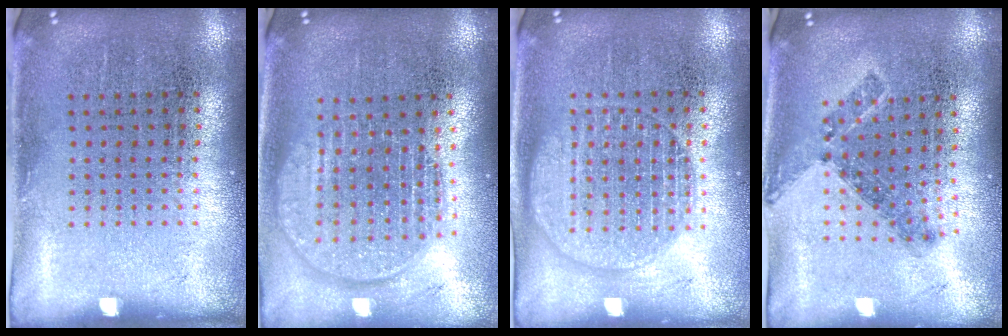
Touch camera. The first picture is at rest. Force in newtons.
{"total": 1.9, "press": 1.6, "slide": 1.0}
{"total": 1.6, "press": 1.6, "slide": 0.1}
{"total": 0.8, "press": 0.8, "slide": 0.3}